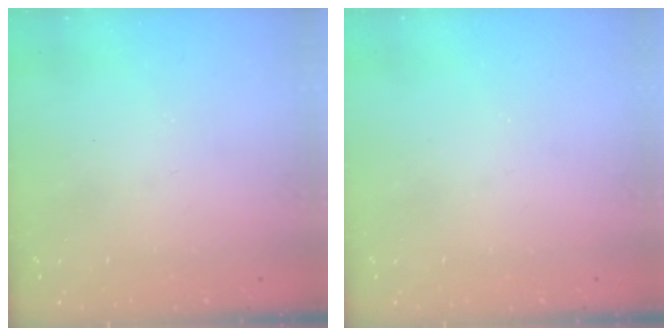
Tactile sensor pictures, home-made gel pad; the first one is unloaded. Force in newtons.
{"total": 0.0}